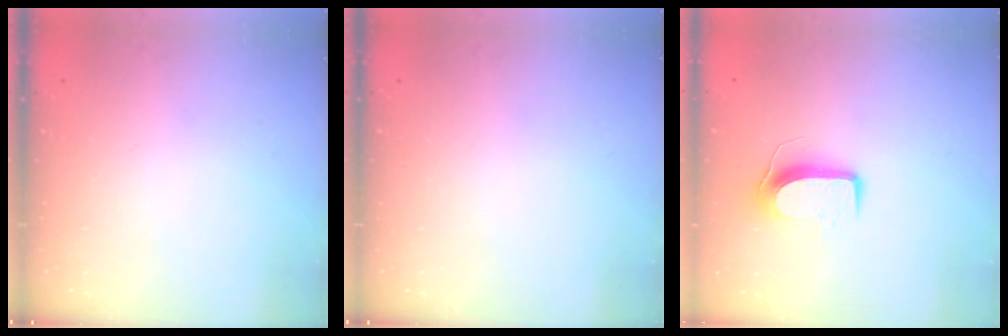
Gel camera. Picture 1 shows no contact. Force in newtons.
{"total": 0.0}
{"total": 8.9, "press": 8.9, "slide": 0.5}